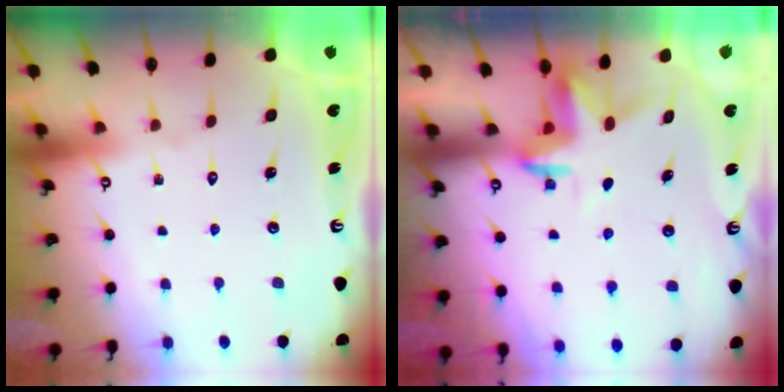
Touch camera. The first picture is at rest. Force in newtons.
{"total": 3.5, "press": 3.5, "slide": 0.2}